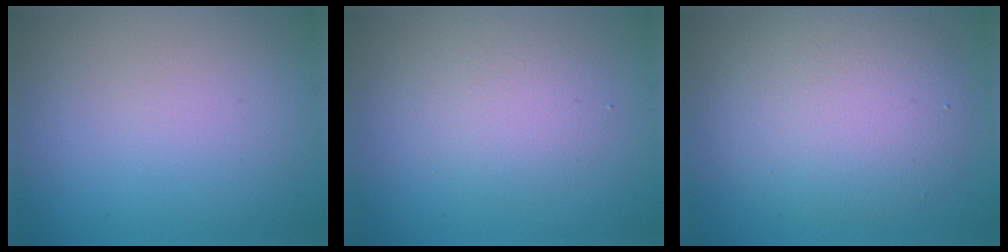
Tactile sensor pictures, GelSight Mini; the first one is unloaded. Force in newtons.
{"total": 2.7, "press": 2.7, "slide": 0.2}
{"total": 6.4, "press": 6.4, "slide": 0.2}